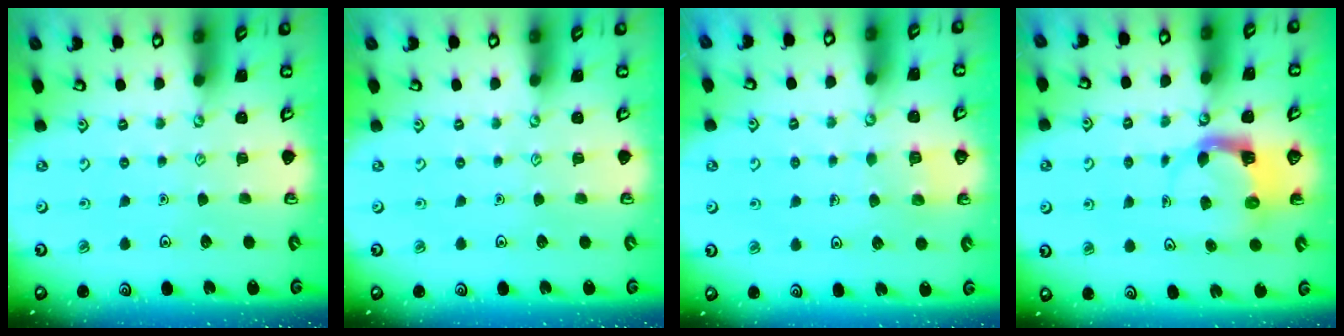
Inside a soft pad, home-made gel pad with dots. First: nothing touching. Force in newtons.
{"total": 0.0}
{"total": 3.0, "press": 3.0, "slide": 0.2}
{"total": 4.0, "press": 4.0, "slide": 0.2}